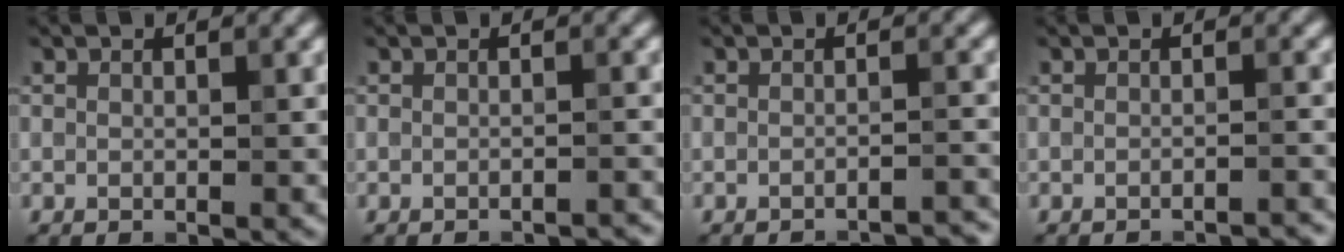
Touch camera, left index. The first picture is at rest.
{"total": 2.0, "force": [-1.8, 0.3, 0.8], "torque": [0.008, 0.004, -0.025]}
{"total": 3.3, "force": [-3.0, 0.4, 1.1], "torque": [-0.006, 0.015, -0.040]}
{"total": 2.6, "force": [-2.3, 0.3, 1.0], "torque": [-0.002, 0.008, -0.032]}